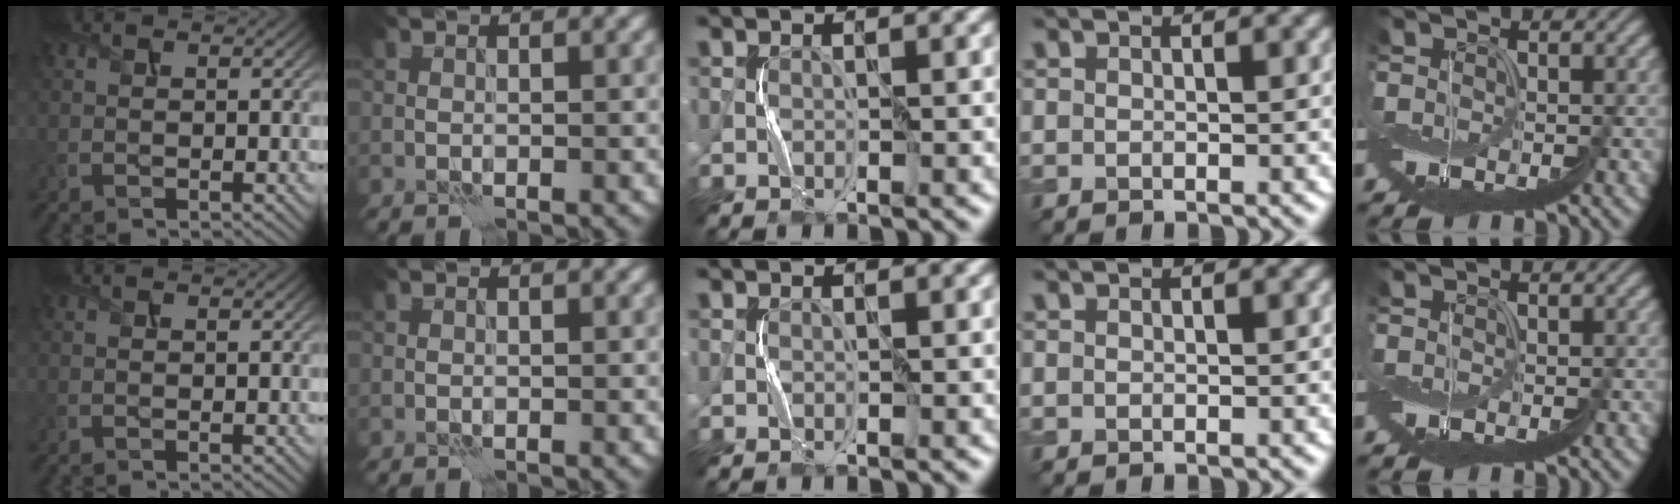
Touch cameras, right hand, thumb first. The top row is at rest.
{}